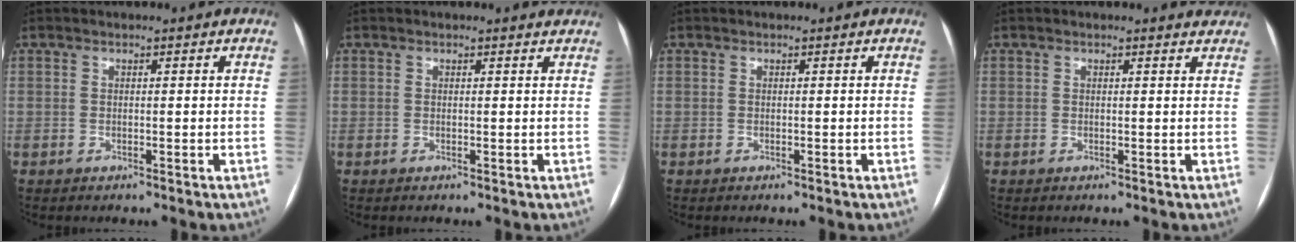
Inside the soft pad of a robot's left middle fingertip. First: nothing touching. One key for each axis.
{"total": 1.1, "fx": 1.1, "fy": 0.1, "fz": -0.1, "tx": -0.009, "ty": -0.006, "tz": 0.002}
{"total": 0.0}
{"total": 1.8, "fx": 1.8, "fy": 0.3, "fz": -0.1, "tx": -0.006, "ty": -0.011, "tz": 0.003}